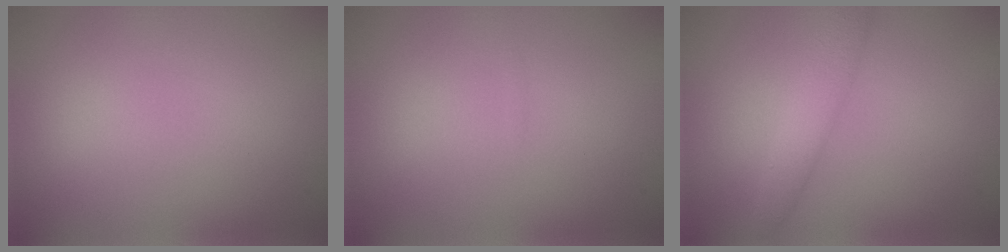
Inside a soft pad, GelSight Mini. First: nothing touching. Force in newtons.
{"total": 0.0}
{"total": 3.0, "press": 3.0, "slide": 0.1}